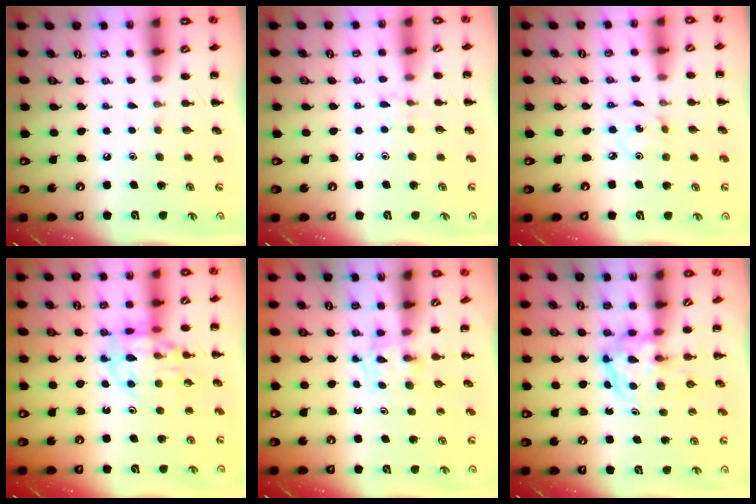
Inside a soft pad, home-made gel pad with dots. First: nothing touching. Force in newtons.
{"total": 5.5, "press": 5.1, "slide": 1.8}
{"total": 0.8, "press": 0.8, "slide": 0.2}
{"total": 13.1, "press": 12.9, "slide": 2.6}
{"total": 2.7, "press": 2.5, "slide": 1.0}
{"total": 3.9, "press": 3.9, "slide": 0.4}